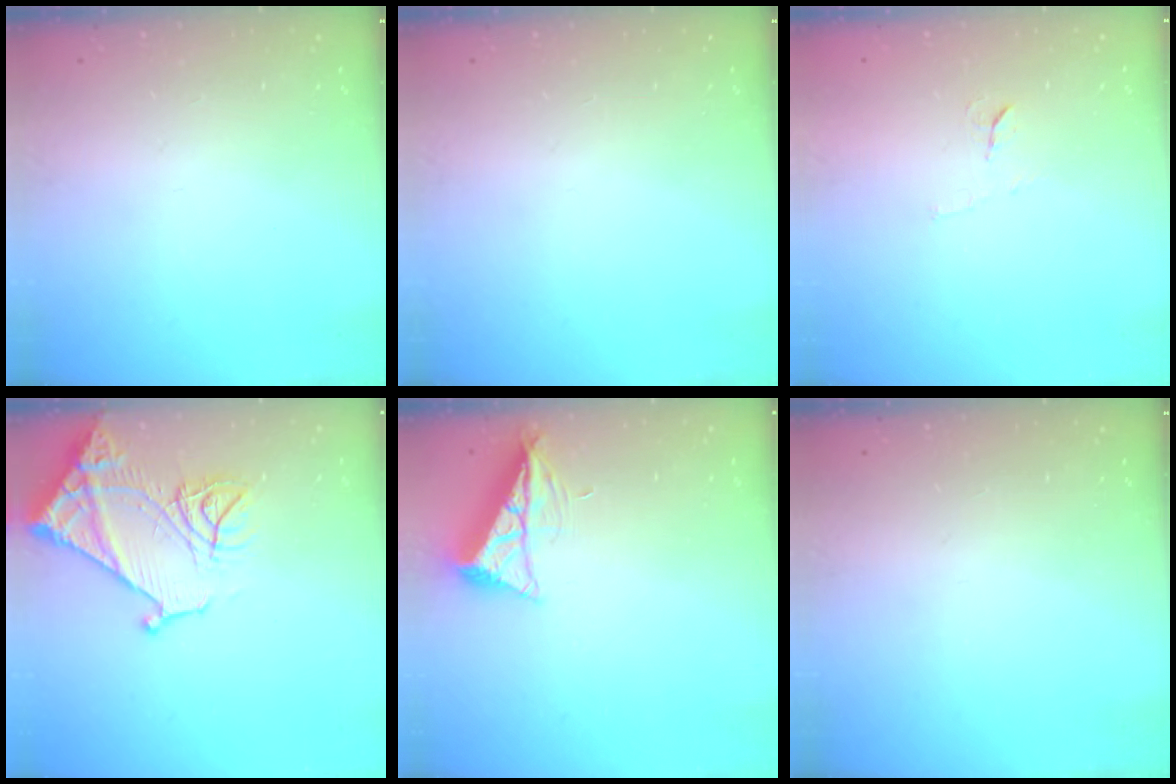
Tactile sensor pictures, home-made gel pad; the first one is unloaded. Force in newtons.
{"total": 0.0}
{"total": 5.5, "press": 5.5, "slide": 0.4}
{"total": 15.8, "press": 15.7, "slide": 1.5}
{"total": 7.7, "press": 7.6, "slide": 0.8}
{"total": 0.0}